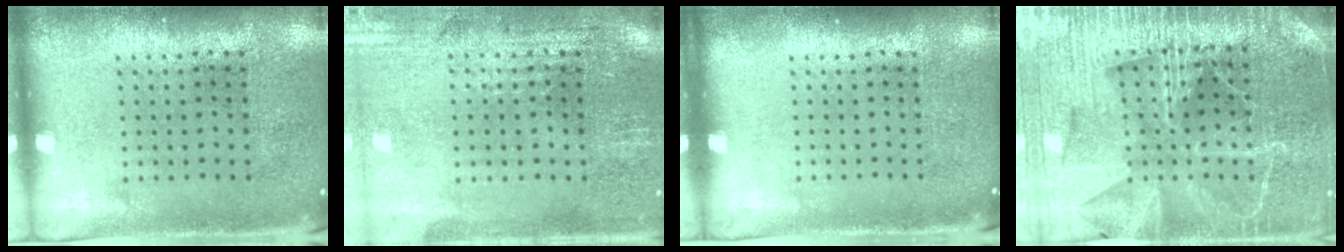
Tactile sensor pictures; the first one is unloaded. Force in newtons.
{"total": 0.6, "press": 0.5, "slide": 0.3}
{"total": 0.0}
{"total": 4.4, "press": 4.1, "slide": 1.6}